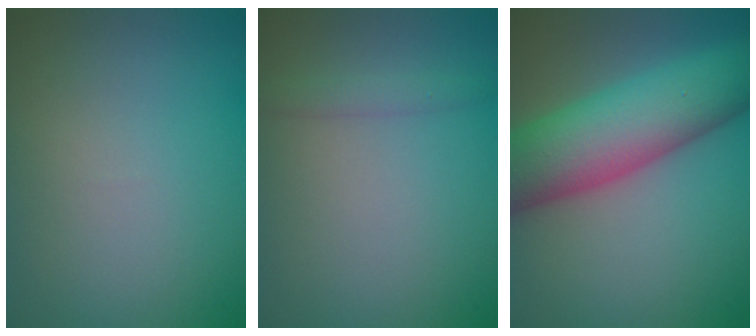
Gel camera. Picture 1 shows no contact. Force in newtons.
{"total": 1.1, "press": 1.1, "slide": 0.1}
{"total": 11.3, "press": 11.2, "slide": 0.5}